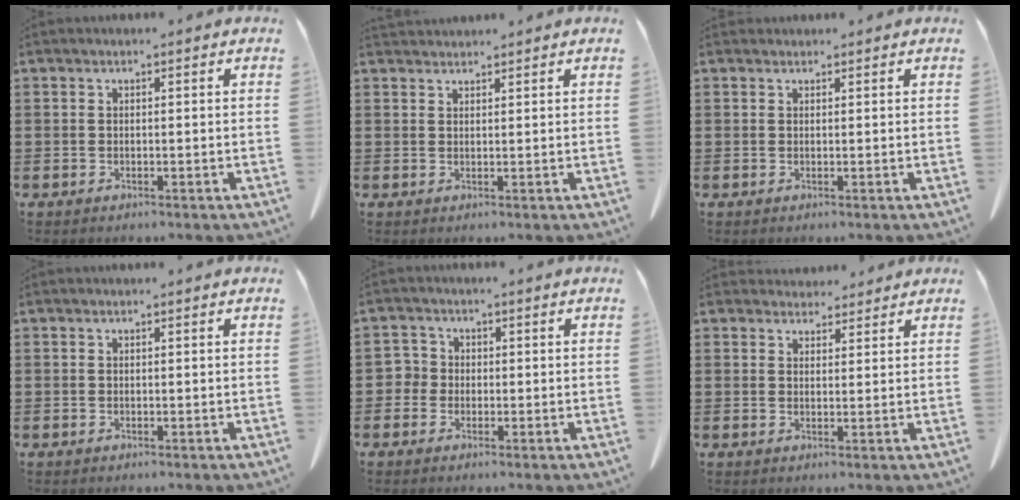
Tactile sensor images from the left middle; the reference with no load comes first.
{"total": 1.5, "force": [1.5, 0.1, 0.1], "torque": [-0.005, 0.000, 0.029]}
{"total": 0.6, "force": [0.6, 0.3, 0.0], "torque": [-0.001, 0.001, 0.011]}
{"total": 0.0}
{"total": 2.4, "force": [-0.6, 2.2, 0.5], "torque": [-0.029, 0.003, -0.019]}
{"total": 3.0, "force": [2.8, 1.1, 0.3], "torque": [-0.004, -0.006, 0.052]}